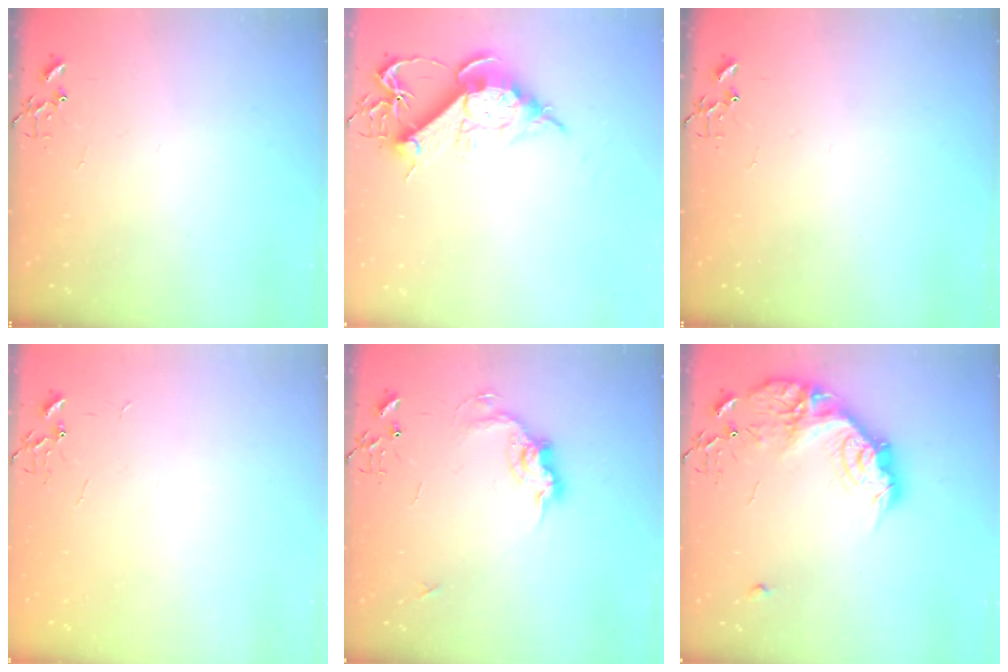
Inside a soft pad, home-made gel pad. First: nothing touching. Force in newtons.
{"total": 12.1, "press": 12.1, "slide": 1.1}
{"total": 0.0}
{"total": 1.7, "press": 1.7, "slide": 0.2}
{"total": 10.8, "press": 10.8, "slide": 0.5}
{"total": 18.5, "press": 18.5, "slide": 1.0}